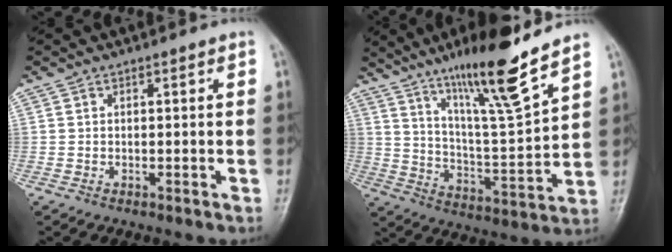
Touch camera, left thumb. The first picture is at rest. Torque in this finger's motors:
{"motor_torque": [0.81, 0.09, 1.54, -1.24, 0.12]}